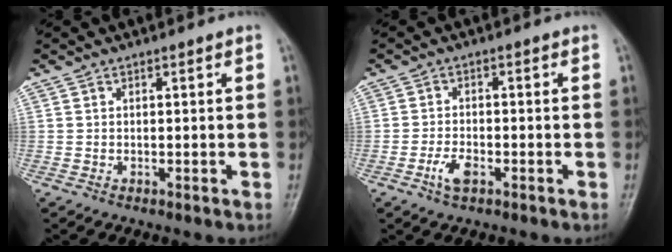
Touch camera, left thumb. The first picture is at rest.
{"total": 3.6, "force": [-1.8, 1.8, 2.6], "torque": [-0.054, 0.009, -0.035]}